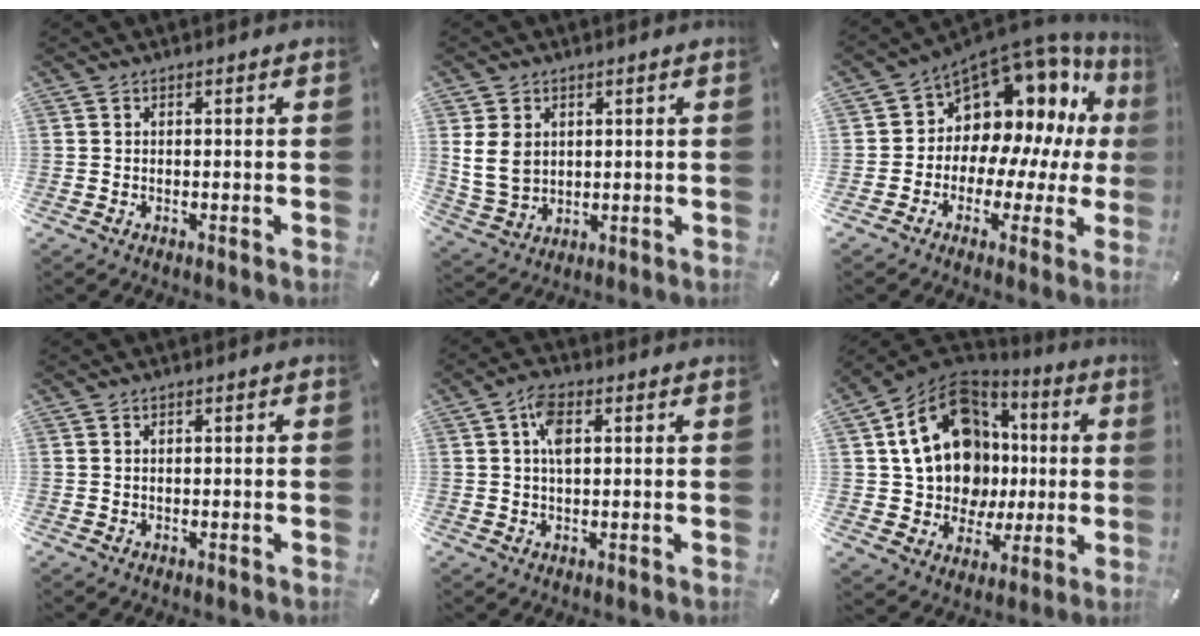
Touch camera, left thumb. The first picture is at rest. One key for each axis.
{"total": 7.2, "fx": 1.7, "fy": 5.9, "fz": 3.7, "tx": -0.091, "ty": 0.005, "tz": 0.032}
{"total": 11.1, "fx": 5.7, "fy": 8.7, "fz": 4.1, "tx": -0.062, "ty": -0.076, "tz": 0.104}
{"total": 1.0, "fx": 0.1, "fy": 0.6, "fz": 0.7, "tx": -0.015, "ty": 0.004, "tz": -0.001}
{"total": 5.3, "fx": 1.4, "fy": 2.8, "fz": 4.2, "tx": -0.082, "ty": 0.001, "tz": 0.018}
{"total": 20.5, "fx": 3.4, "fy": 16.5, "fz": 11.8, "tx": -0.213, "ty": -0.016, "tz": 0.071}